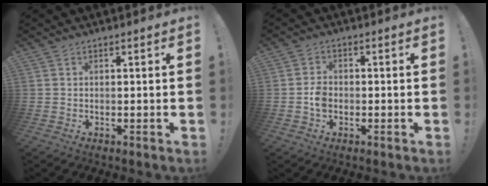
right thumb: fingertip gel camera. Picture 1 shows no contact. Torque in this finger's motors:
{"motor_torque": [-0.17, 0.34, 0.37, -0.29, -0.02]}